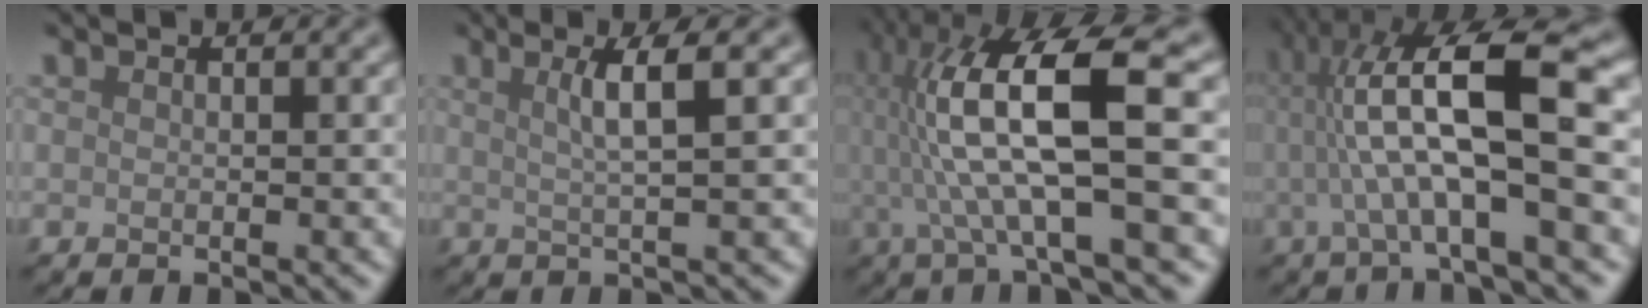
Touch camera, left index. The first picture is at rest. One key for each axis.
{"total": 3.4, "fx": 0.9, "fy": 0.5, "fz": 3.2, "tx": -0.056, "ty": 0.001, "tz": 0.017}
{"total": 11.6, "fx": 0.8, "fy": 2.5, "fz": 11.3, "tx": -0.213, "ty": 0.015, "tz": 0.020}
{"total": 10.4, "fx": 0.7, "fy": 2.2, "fz": 10.2, "tx": -0.170, "ty": 0.018, "tz": 0.014}